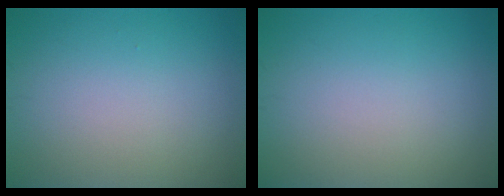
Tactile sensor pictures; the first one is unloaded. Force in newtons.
{"total": 0.0}